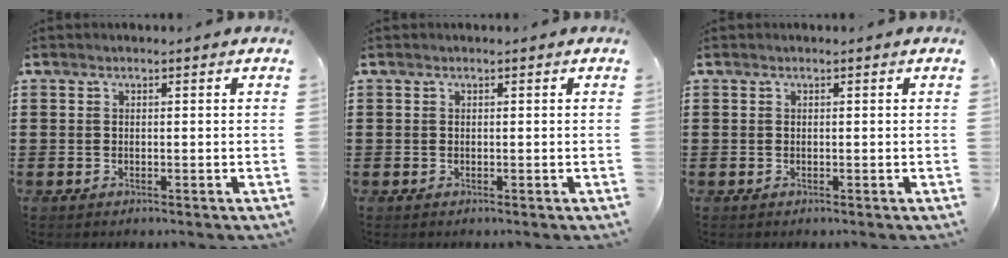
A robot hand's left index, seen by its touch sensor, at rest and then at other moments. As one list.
[{"total": 0.0}, {"total": 0.0}]